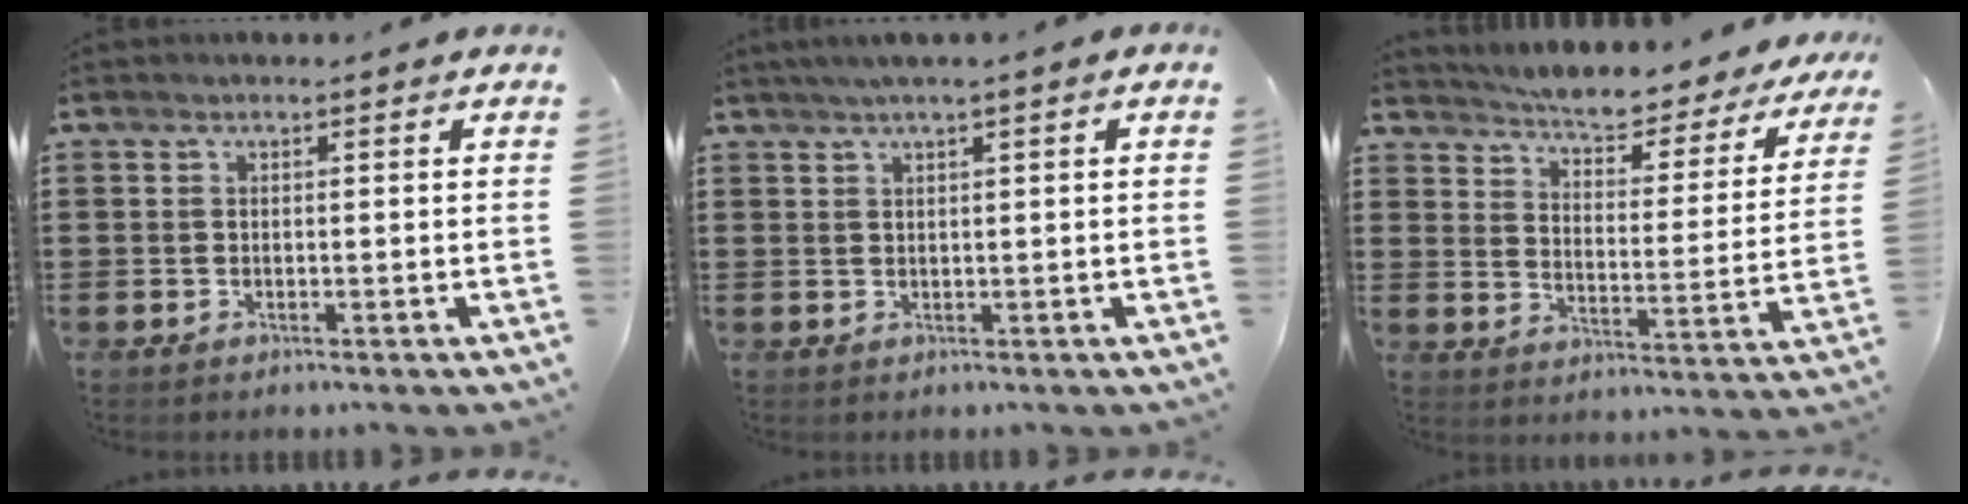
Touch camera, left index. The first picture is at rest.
{"total": 1.5, "force": [0.7, -0.1, 1.3], "torque": [-0.023, -0.001, 0.013]}
{"total": 4.6, "force": [4.5, -0.4, 0.6], "torque": [-0.039, -0.046, 0.069]}